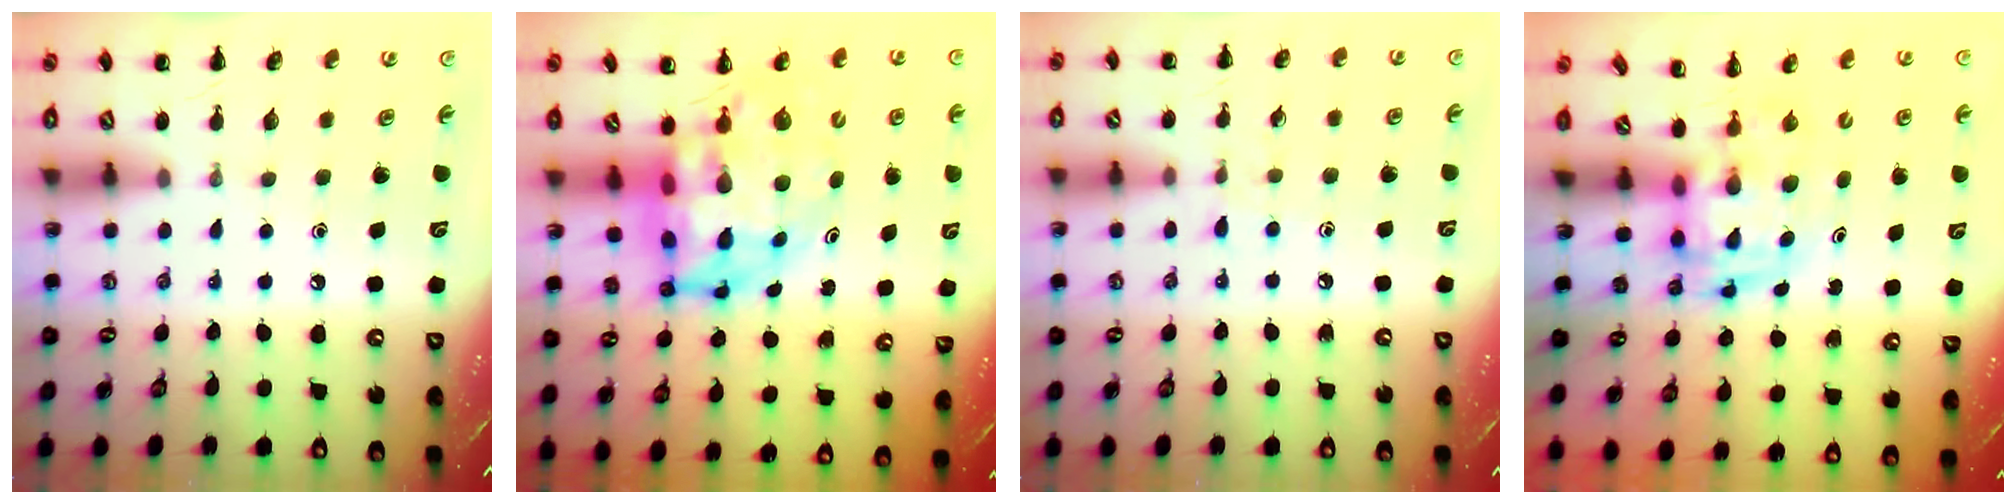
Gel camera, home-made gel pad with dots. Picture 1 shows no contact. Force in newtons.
{"total": 9.6, "press": 9.2, "slide": 2.8}
{"total": 5.2, "press": 4.7, "slide": 2.1}
{"total": 3.0, "press": 2.9, "slide": 0.6}